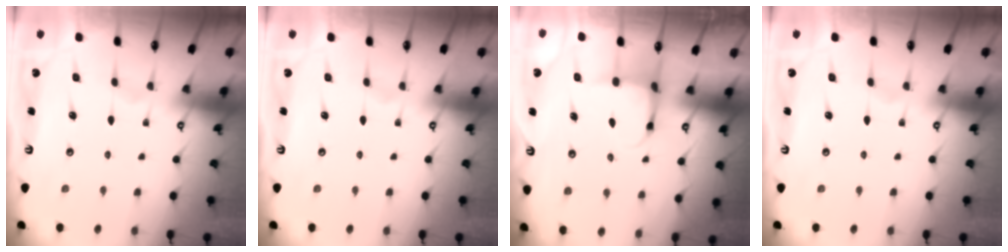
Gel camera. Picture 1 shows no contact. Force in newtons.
{"total": 0.0}
{"total": 3.8, "press": 3.6, "slide": 1.3}
{"total": 0.0}